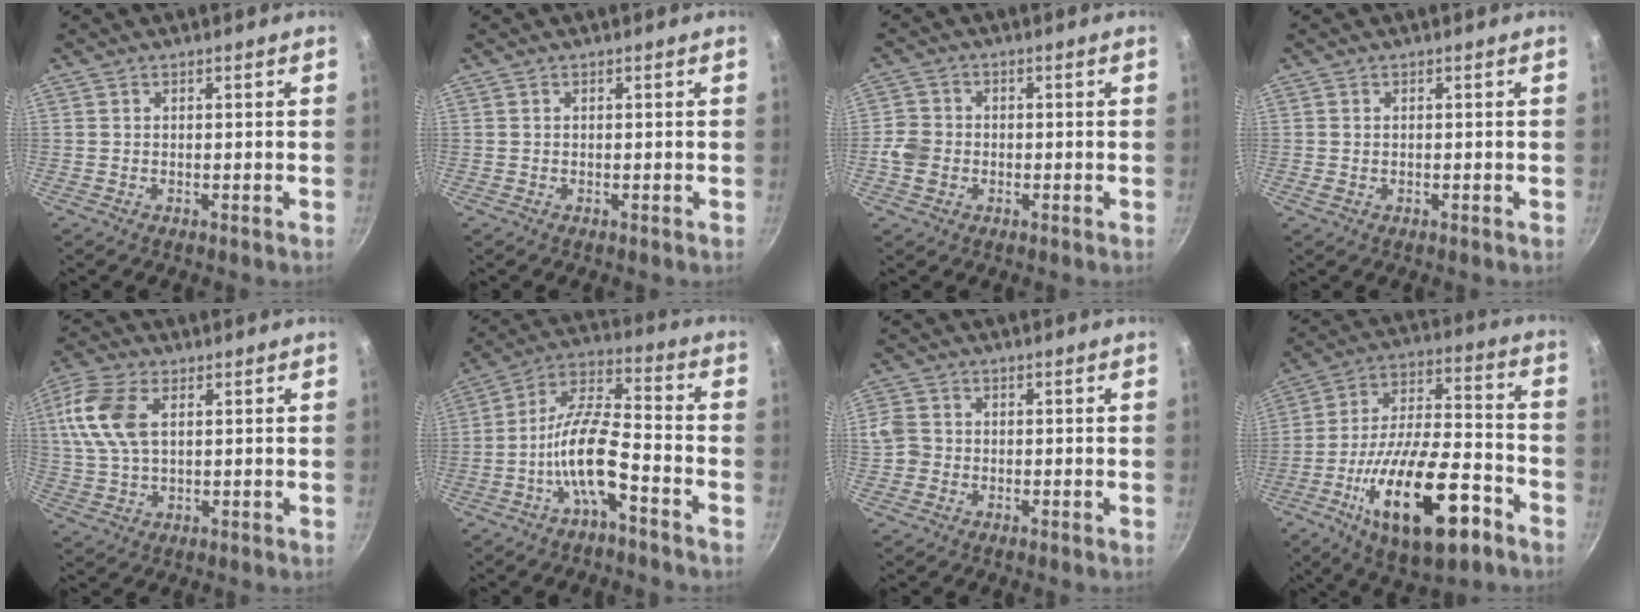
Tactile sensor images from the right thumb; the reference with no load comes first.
{"total": 0.0}
{"total": 4.9, "force": [-1.2, 4.2, 2.2], "torque": [-0.033, 0.013, -0.029]}
{"total": 0.9, "force": [-0.1, 0.7, 0.6], "torque": [-0.011, 0.000, -0.001]}
{"total": 11.7, "force": [3.0, 6.7, 9.0], "torque": [-0.185, 0.006, 0.052]}
{"total": 12.3, "force": [-5.6, 4.0, 10.2], "torque": [-0.192, 0.049, -0.114]}
{"total": 4.3, "force": [-0.7, 3.9, 1.6], "torque": [-0.020, 0.011, -0.019]}
{"total": 24.5, "force": [-11.1, 9.8, 19.5], "torque": [-0.306, 0.043, -0.179]}